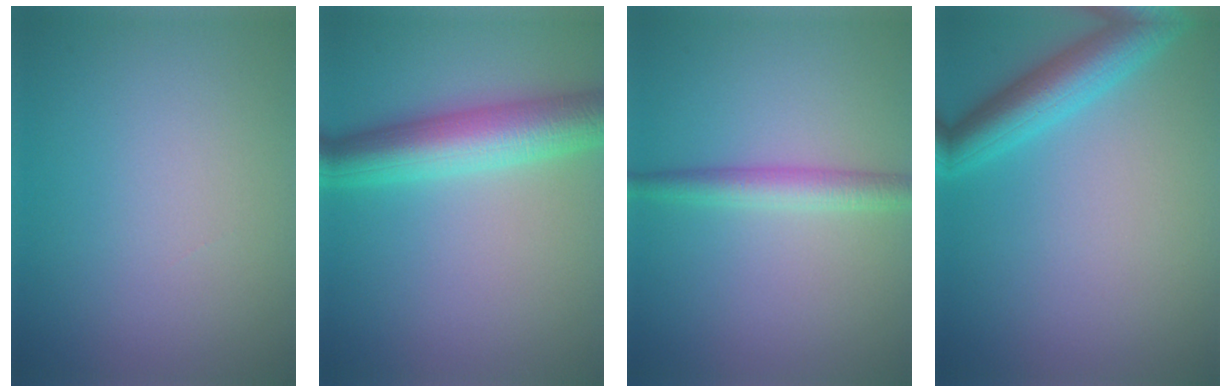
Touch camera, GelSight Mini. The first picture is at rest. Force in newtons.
{"total": 7.1, "press": 7.1, "slide": 0.0}
{"total": 2.9, "press": 2.9, "slide": 0.1}
{"total": 5.0, "press": 5.0, "slide": 0.2}